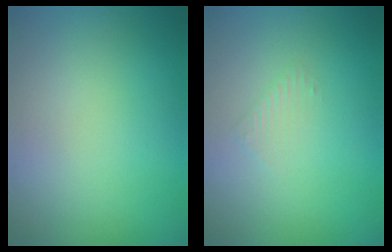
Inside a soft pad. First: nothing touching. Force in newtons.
{"total": 0.9, "press": 0.9, "slide": 0.2}